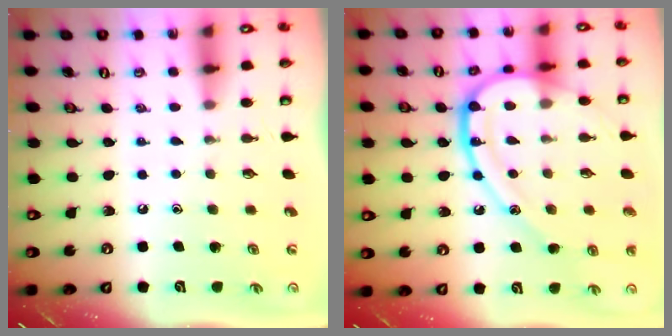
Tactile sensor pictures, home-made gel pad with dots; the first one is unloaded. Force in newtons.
{"total": 18.6, "press": 18.6, "slide": 1.6}